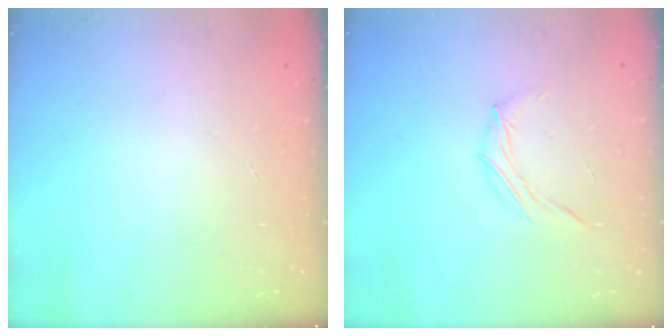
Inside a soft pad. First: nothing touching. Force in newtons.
{"total": 4.9, "press": 4.8, "slide": 1.3}